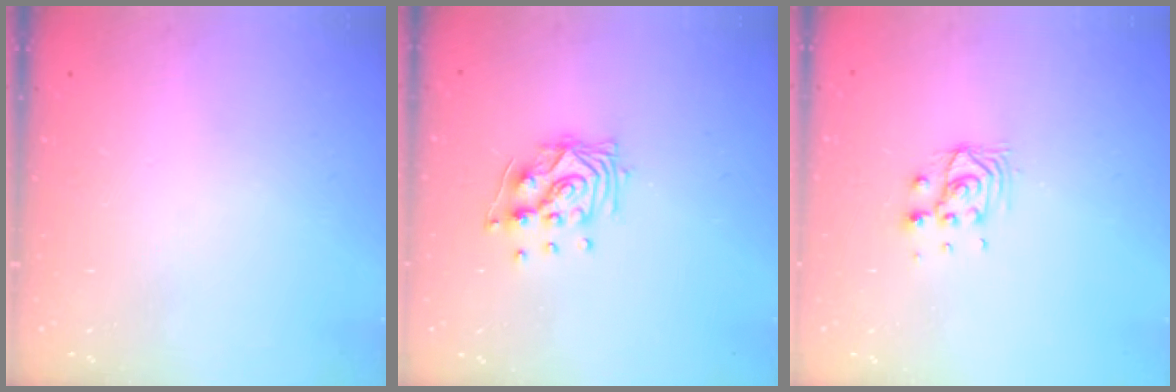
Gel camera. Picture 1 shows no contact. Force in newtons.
{"total": 10.2, "press": 10.2, "slide": 1.2}
{"total": 7.6, "press": 7.6, "slide": 0.3}